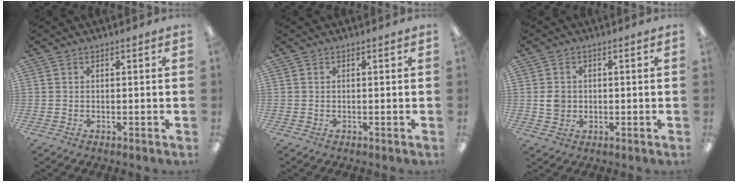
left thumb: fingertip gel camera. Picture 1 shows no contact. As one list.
[{"total": 0.0}, {"total": 3.8, "force": [0.1, 3.3, 1.8], "torque": [-0.026, 0.005, 0.001]}]